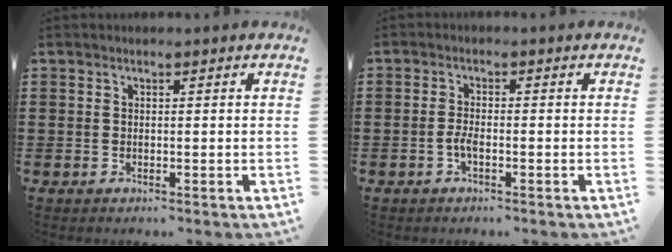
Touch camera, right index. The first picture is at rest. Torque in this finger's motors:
{"motor_torque": [0.92, 1.22, 0.03, 0.01]}